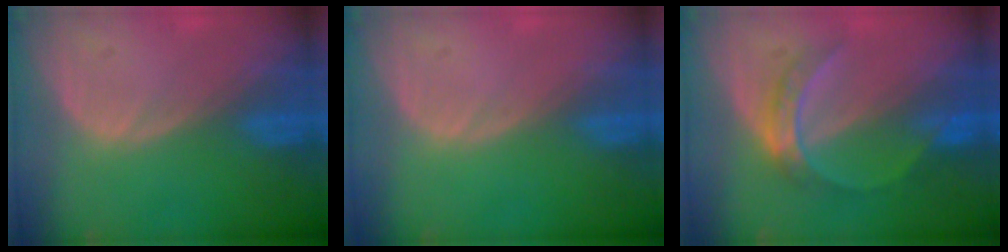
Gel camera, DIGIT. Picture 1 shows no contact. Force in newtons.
{"total": 0.0}
{"total": 5.2, "press": 5.2, "slide": 0.5}